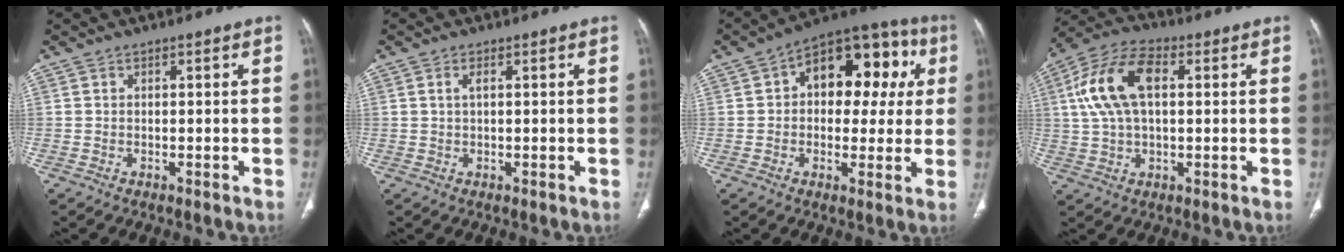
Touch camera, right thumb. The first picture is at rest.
{"total": 1.3, "force": [0.4, 0.5, 1.2], "torque": [-0.030, 0.005, 0.009]}
{"total": 17.4, "force": [3.8, 10.7, 13.2], "torque": [-0.121, 0.035, 0.046]}
{"total": 13.5, "force": [2.8, 7.4, 11.0], "torque": [-0.225, 0.026, 0.051]}